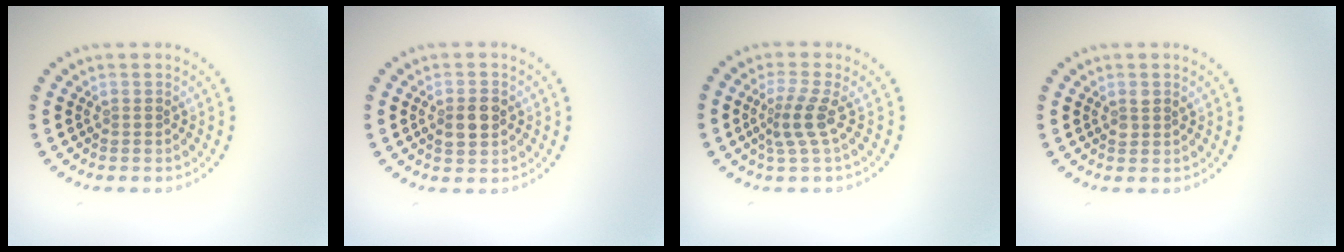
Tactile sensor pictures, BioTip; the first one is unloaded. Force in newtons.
{"total": 2.2, "press": 2.2, "slide": 0.0}
{"total": 2.6, "press": 1.9, "slide": 1.9}
{"total": 1.0, "press": 1.0, "slide": 0.2}